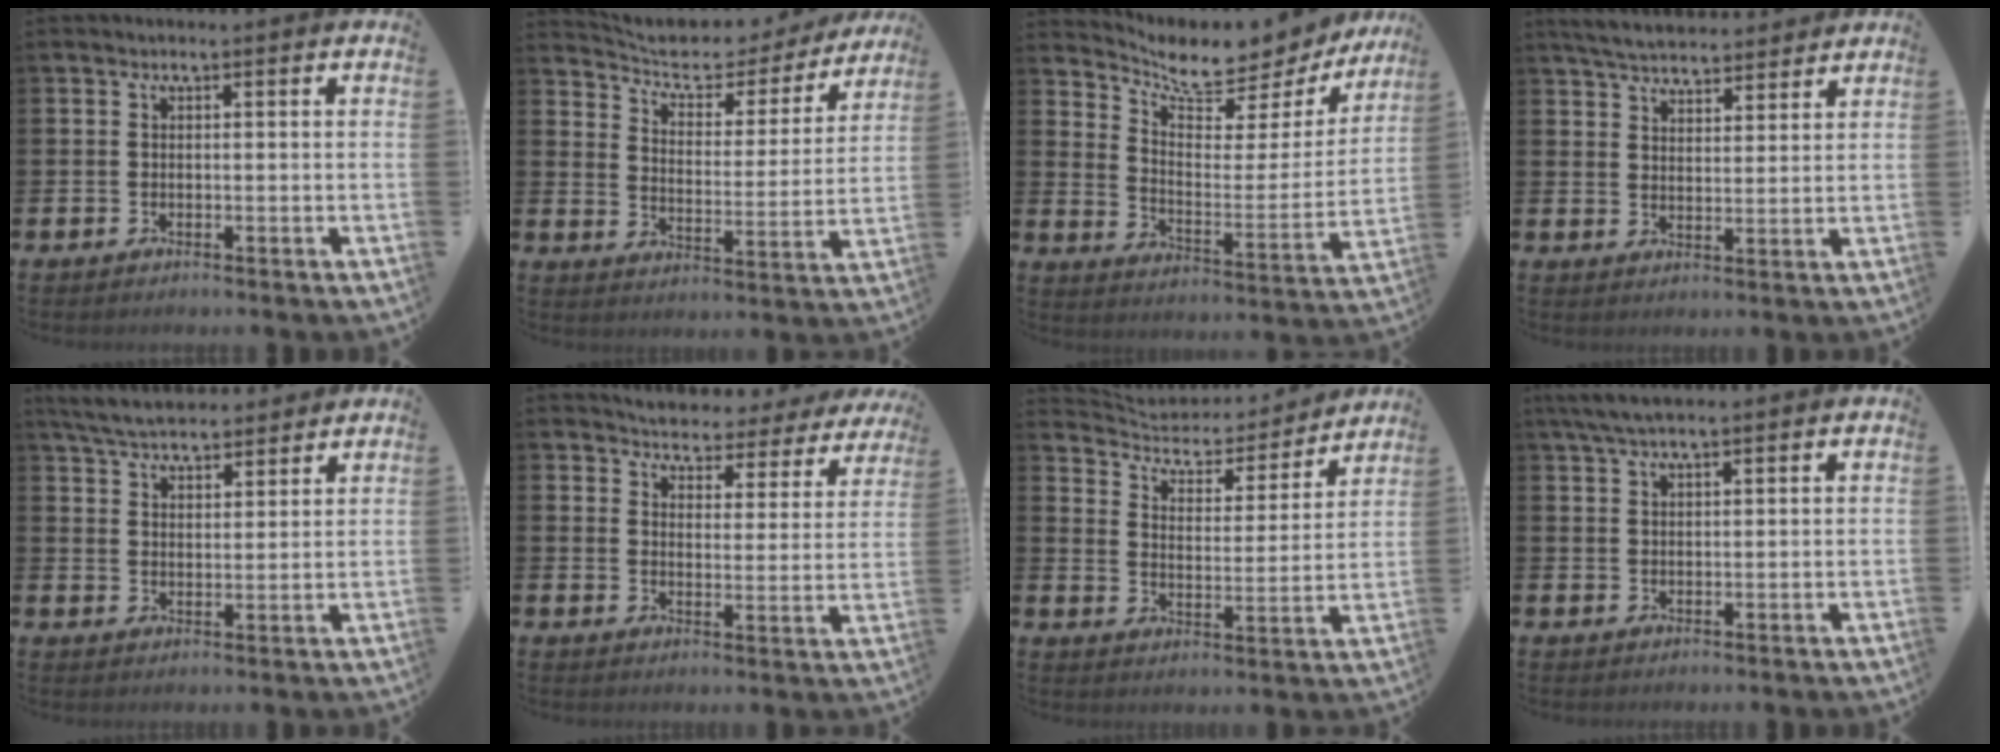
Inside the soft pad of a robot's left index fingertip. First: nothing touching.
{"total": 6.2, "force": [5.7, 2.0, 1.4], "torque": [-0.065, -0.043, 0.095]}
{"total": 7.6, "force": [7.0, 2.0, 2.0], "torque": [-0.068, -0.060, 0.117]}
{"total": 5.4, "force": [5.3, 1.0, 0.7], "torque": [-0.030, -0.025, 0.095]}
{"total": 5.9, "force": [5.7, 1.2, 1.0], "torque": [-0.046, -0.021, 0.104]}
{"total": 4.2, "force": [4.1, 0.6, 0.0], "torque": [-0.022, -0.040, 0.065]}
{"total": 5.8, "force": [5.4, 2.0, 0.9], "torque": [-0.055, -0.043, 0.088]}
{"total": 3.8, "force": [3.2, 0.7, 2.0], "torque": [-0.052, 0.001, 0.060]}